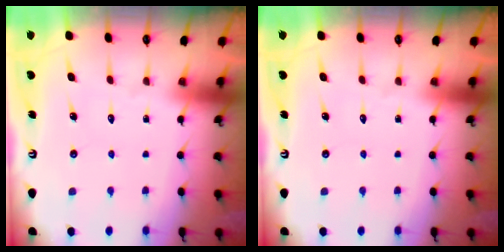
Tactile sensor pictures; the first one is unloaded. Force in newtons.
{"total": 0.0}